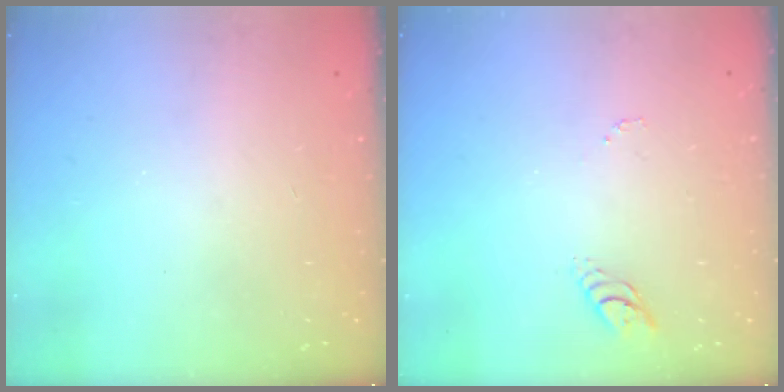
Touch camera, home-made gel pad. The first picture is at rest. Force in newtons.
{"total": 3.9, "press": 3.9, "slide": 0.3}